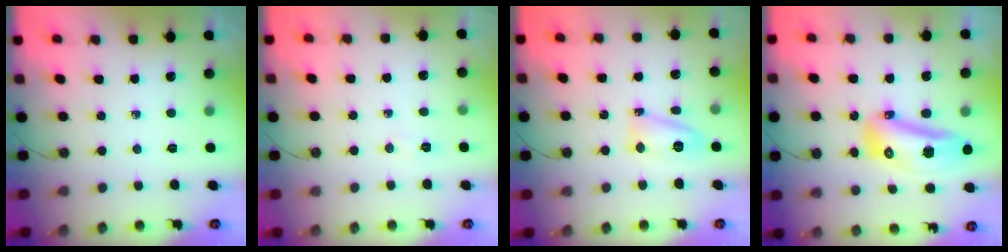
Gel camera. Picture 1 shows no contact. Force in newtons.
{"total": 3.6, "press": 3.6, "slide": 0.4}
{"total": 10.3, "press": 10.3, "slide": 0.8}
{"total": 14.0, "press": 13.8, "slide": 2.5}